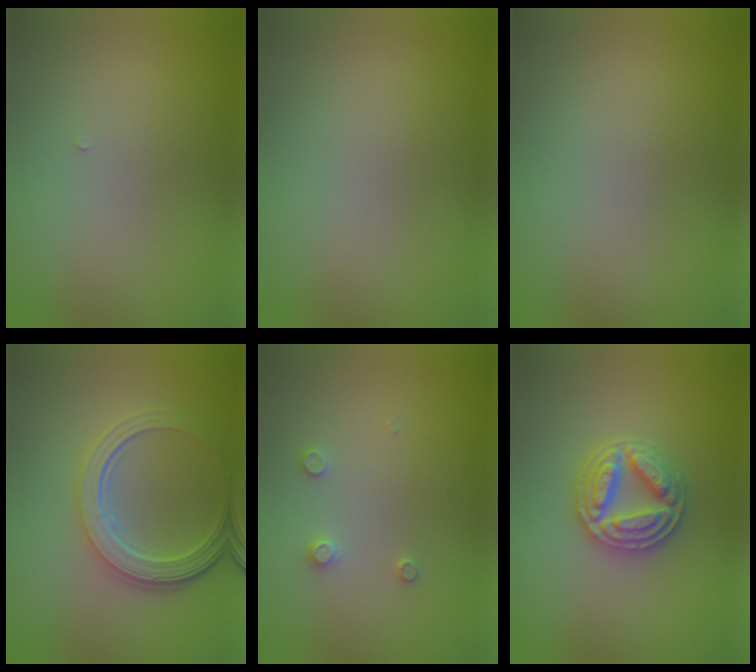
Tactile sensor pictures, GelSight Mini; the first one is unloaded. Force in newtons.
{"total": 0.0}
{"total": 0.0}
{"total": 4.8, "press": 3.7, "slide": 3.1}
{"total": 1.0, "press": 1.0, "slide": 0.2}
{"total": 4.7, "press": 4.6, "slide": 0.8}